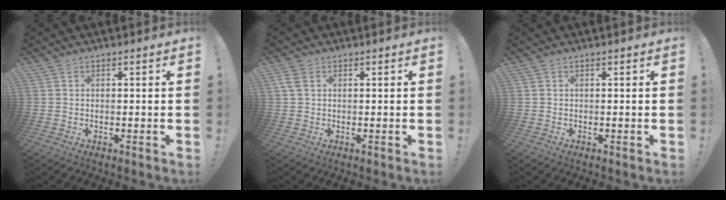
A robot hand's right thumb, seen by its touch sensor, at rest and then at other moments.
{"total": 2.7, "force": [1.1, 1.6, 1.9], "torque": [-0.031, 0.002, 0.021]}
{"total": 0.0}